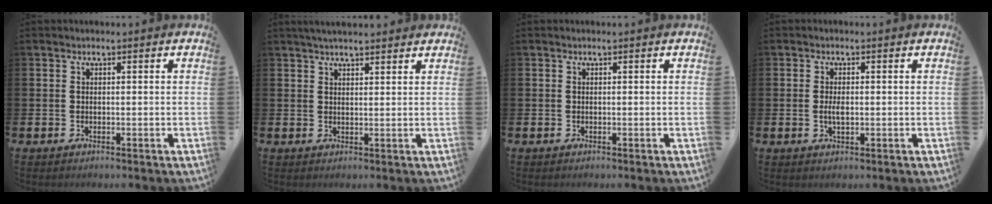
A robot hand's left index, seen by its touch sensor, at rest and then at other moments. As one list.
[{"total": 2.9, "force": [2.7, 0.4, 0.8], "torque": [-0.020, -0.004, 0.050]}, {"total": 0.0}, {"total": 1.9, "force": [-0.1, 0.9, 1.7], "torque": [-0.031, 0.001, -0.002]}]